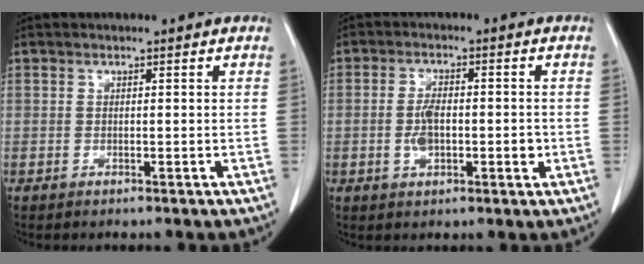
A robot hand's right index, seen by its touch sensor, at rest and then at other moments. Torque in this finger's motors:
{"motor_torque": [0.69, -0.27, 0.33, 0.08]}